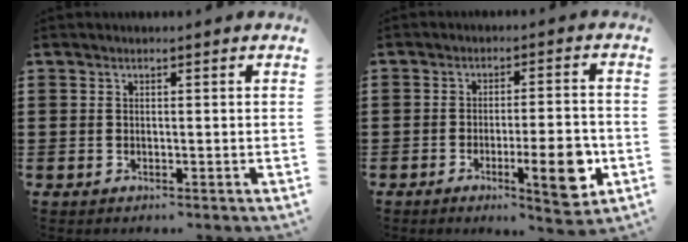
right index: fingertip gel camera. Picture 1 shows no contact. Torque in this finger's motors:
{"motor_torque": [0.61, 0.73, 0.24, 0.03]}